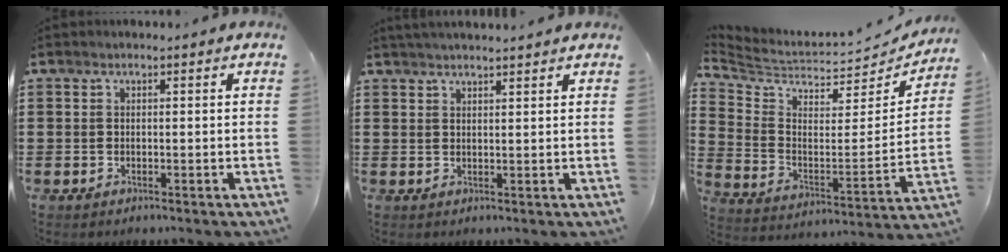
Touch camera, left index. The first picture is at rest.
{"total": 1.7, "force": [1.7, -0.3, 0.3], "torque": [-0.009, 0.001, 0.033]}
{"total": 4.2, "force": [3.6, 1.8, 1.4], "torque": [-0.055, -0.042, 0.059]}